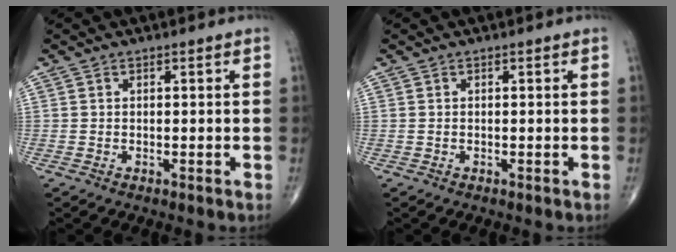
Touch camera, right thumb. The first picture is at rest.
{"total": 0.0}